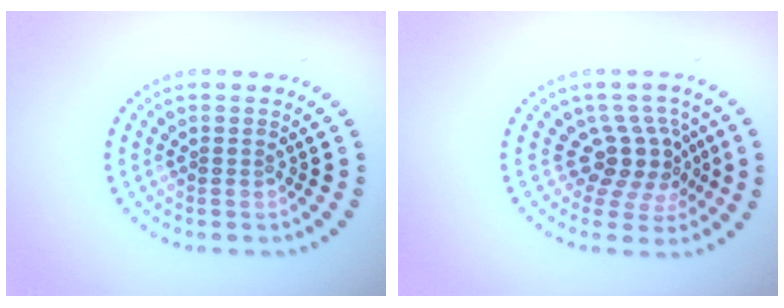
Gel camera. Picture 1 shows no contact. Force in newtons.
{"total": 3.7, "press": 2.6, "slide": 2.6}